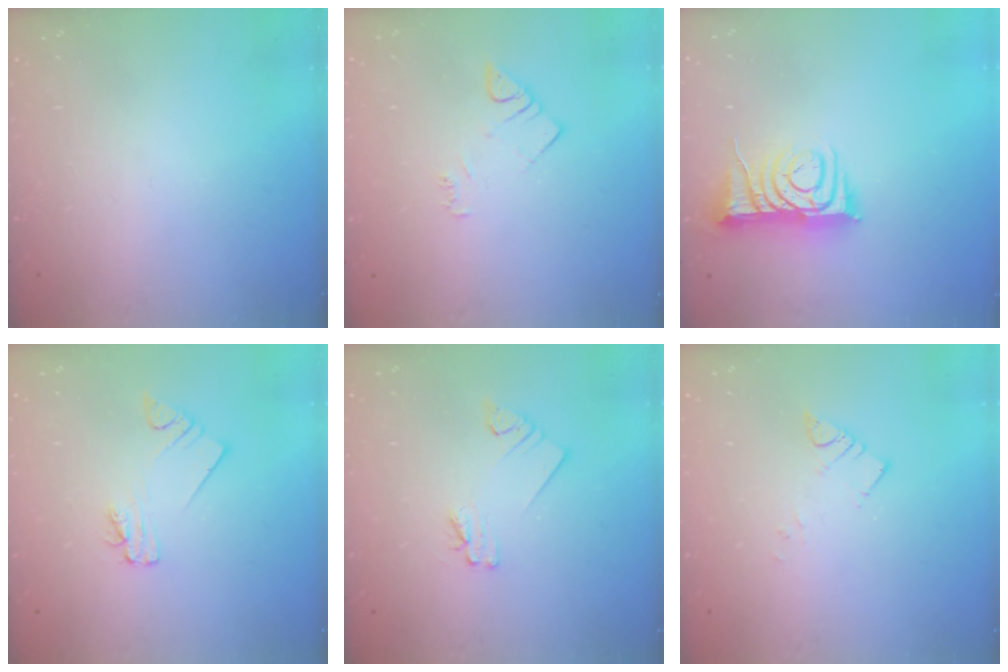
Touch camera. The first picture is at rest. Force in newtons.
{"total": 4.5, "press": 4.5, "slide": 0.5}
{"total": 8.4, "press": 8.3, "slide": 1.0}
{"total": 2.0, "press": 2.0, "slide": 0.1}
{"total": 2.3, "press": 2.3, "slide": 0.1}
{"total": 4.4, "press": 4.4, "slide": 0.1}